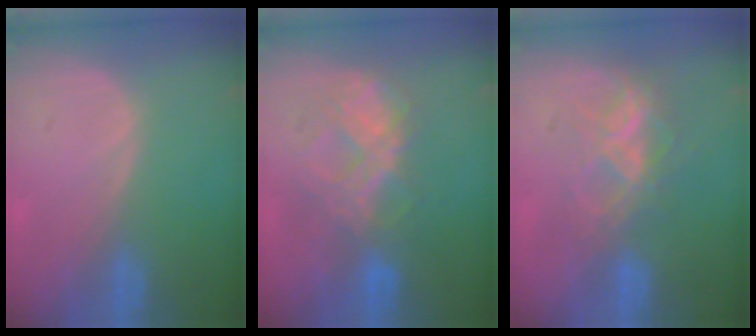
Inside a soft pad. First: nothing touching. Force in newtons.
{"total": 8.0, "press": 7.4, "slide": 2.9}
{"total": 7.3, "press": 6.1, "slide": 3.9}